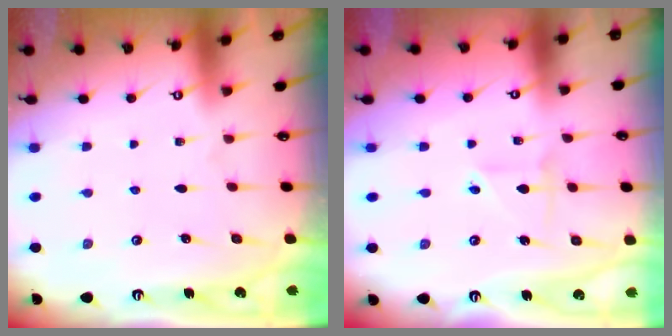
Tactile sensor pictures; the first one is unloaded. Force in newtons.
{"total": 2.5, "press": 2.3, "slide": 0.8}